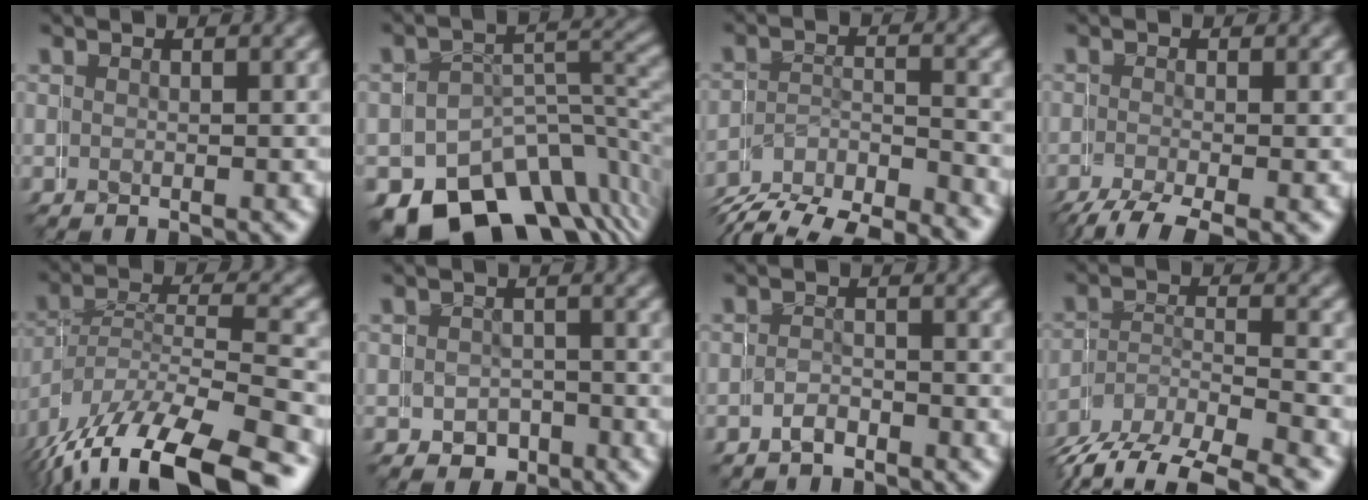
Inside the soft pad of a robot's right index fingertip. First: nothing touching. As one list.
[{"total": 10.2, "force": [-6.8, 6.2, 4.3], "torque": [-0.060, -0.026, -0.092]}, {"total": 4.8, "force": [-4.0, 2.6, 0.1], "torque": [-0.002, -0.010, -0.072]}, {"total": 4.1, "force": [-3.5, 1.3, 1.7], "torque": [-0.036, -0.021, -0.042]}, {"total": 8.7, "force": [-6.1, 4.3, 4.5], "torque": [-0.116, -0.044, -0.066]}, {"total": 2.8, "force": [-0.6, 2.4, -1.2], "torque": [0.016, -0.012, -0.007]}, {"total": 2.2, "force": [-1.1, 0.2, -1.9], "torque": [0.020, 0.000, -0.023]}, {"total": 7.4, "force": [-5.3, 4.2, 3.0], "torque": [-0.055, -0.018, -0.078]}]